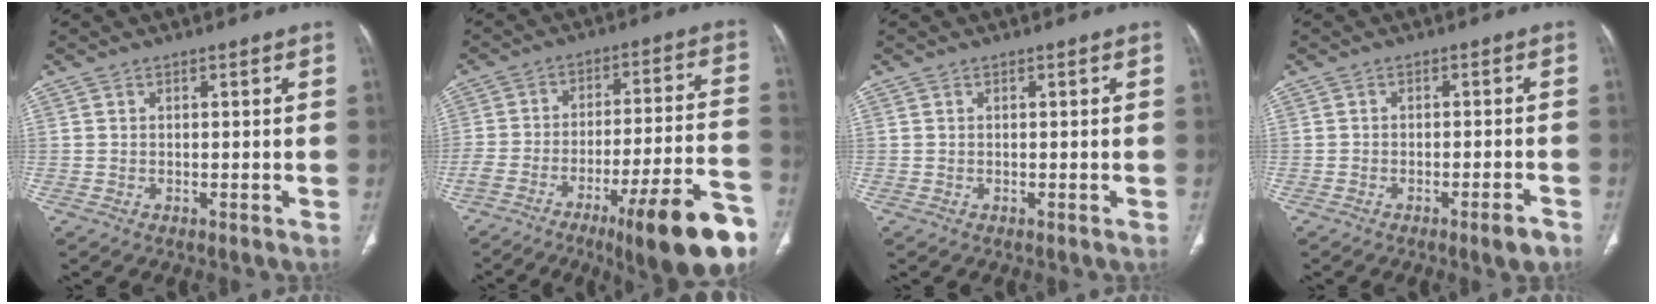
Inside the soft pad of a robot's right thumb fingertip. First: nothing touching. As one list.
[{"total": 21.8, "force": [-12.7, 3.8, 17.3], "torque": [-0.208, 0.068, -0.190]}, {"total": 0.0}, {"total": 3.3, "force": [-2.3, 0.5, 2.4], "torque": [-0.031, 0.010, -0.033]}]